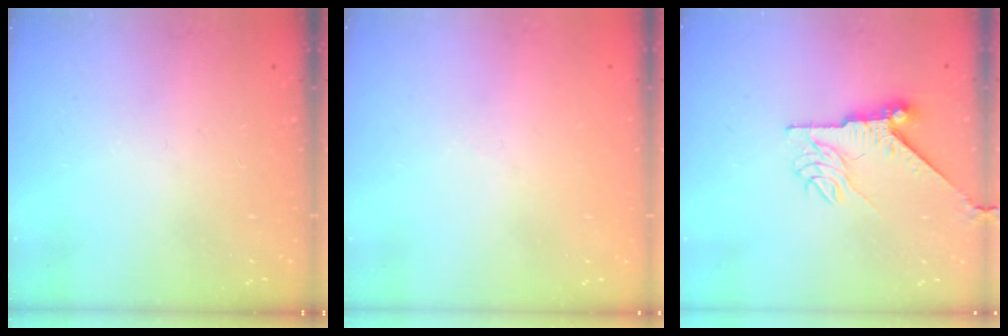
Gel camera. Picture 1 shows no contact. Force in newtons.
{"total": 1.8, "press": 1.6, "slide": 0.6}
{"total": 8.4, "press": 8.4, "slide": 0.5}